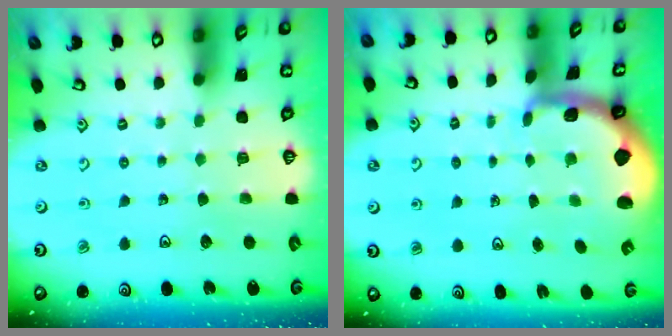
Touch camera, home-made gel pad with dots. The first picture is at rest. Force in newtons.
{"total": 1.7, "press": 1.7, "slide": 0.3}